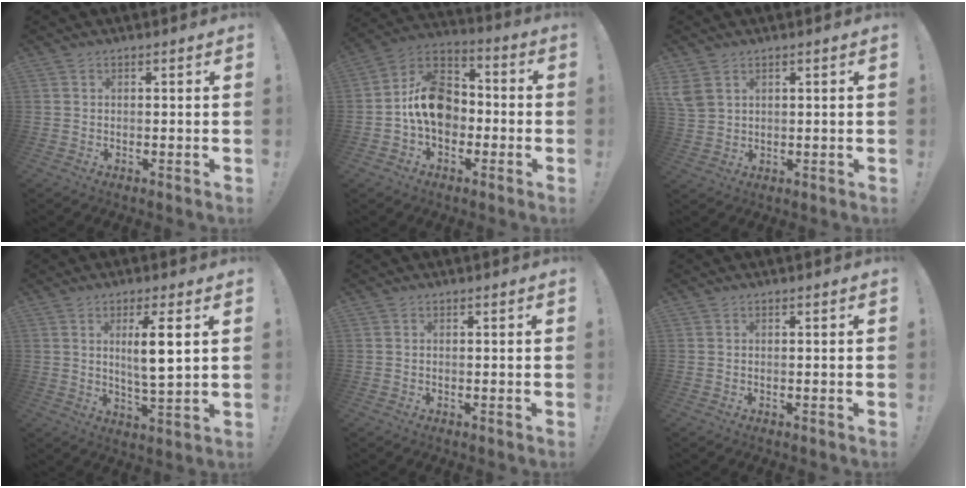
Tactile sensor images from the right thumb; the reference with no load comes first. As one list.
[{"total": 14.6, "force": [-1.3, 10.9, 9.6], "torque": [-0.156, 0.029, -0.018]}, {"total": 5.1, "force": [2.8, 3.3, 2.6], "torque": [-0.061, -0.005, 0.058]}, {"total": 8.1, "force": [2.5, 1.1, 7.7], "torque": [-0.116, -0.012, 0.034]}, {"total": 0.0}, {"total": 0.0}]